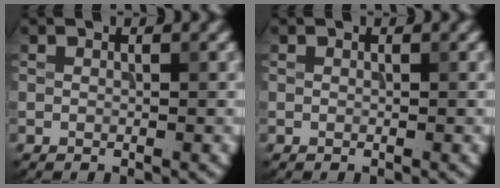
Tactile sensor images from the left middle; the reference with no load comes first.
{"total": 0.0}